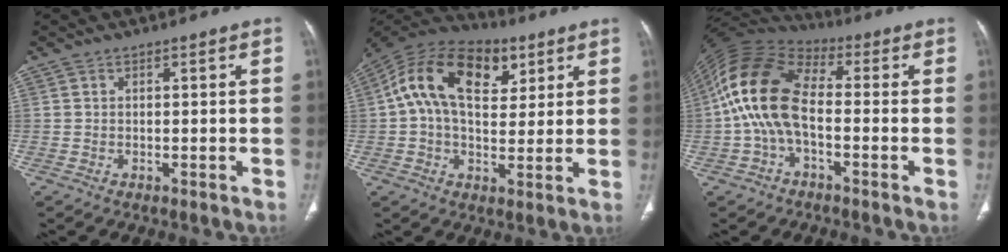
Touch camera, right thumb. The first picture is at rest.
{"total": 18.7, "force": [5.9, 11.5, 13.5], "torque": [-0.220, 0.010, 0.086]}
{"total": 15.0, "force": [-1.3, 8.5, 12.3], "torque": [-0.245, 0.035, -0.037]}